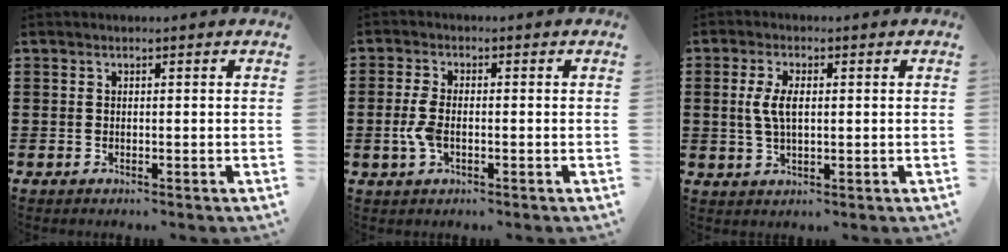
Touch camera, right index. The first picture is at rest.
{"total": 4.1, "force": [-0.8, 2.1, 3.5], "torque": [-0.092, -0.006, -0.023]}
{"total": 4.6, "force": [0.6, 2.1, 4.0], "torque": [-0.097, 0.004, 0.003]}